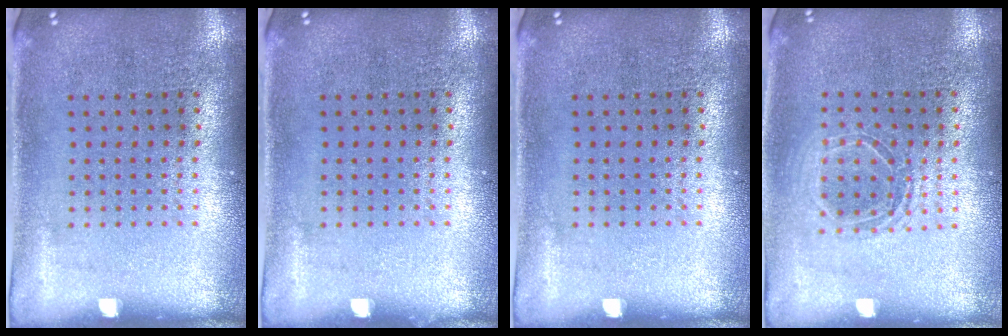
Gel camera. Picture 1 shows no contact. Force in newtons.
{"total": 0.0}
{"total": 0.0}
{"total": 1.4, "press": 1.2, "slide": 0.7}